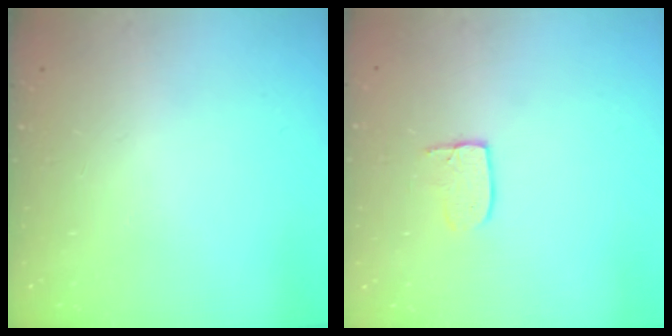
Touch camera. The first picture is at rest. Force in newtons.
{"total": 3.3, "press": 3.3, "slide": 0.1}